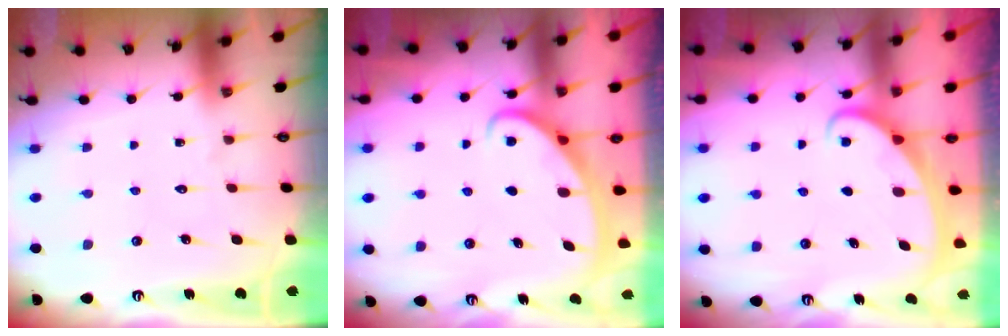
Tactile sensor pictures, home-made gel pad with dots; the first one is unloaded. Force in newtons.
{"total": 2.8, "press": 2.8, "slide": 0.4}
{"total": 2.2, "press": 2.2, "slide": 0.2}